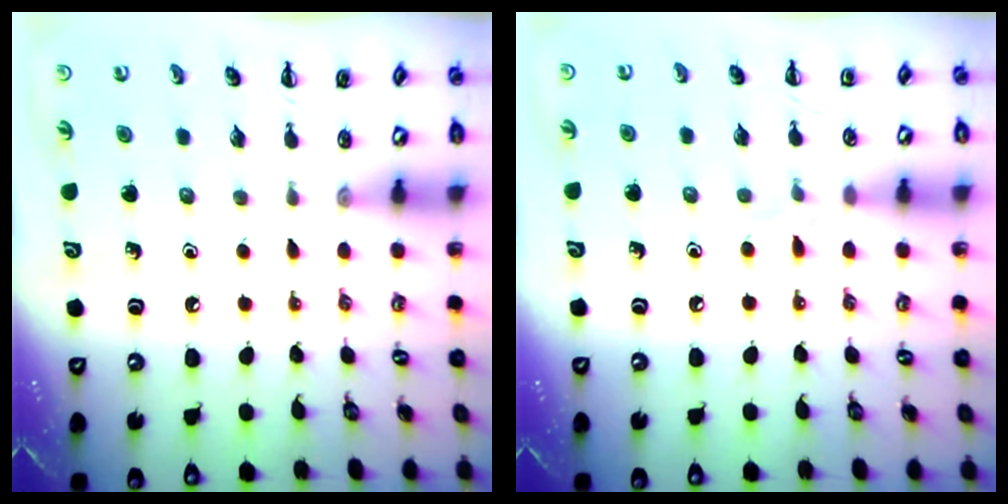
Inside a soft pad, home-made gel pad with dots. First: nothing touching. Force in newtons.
{"total": 3.8, "press": 3.6, "slide": 1.3}